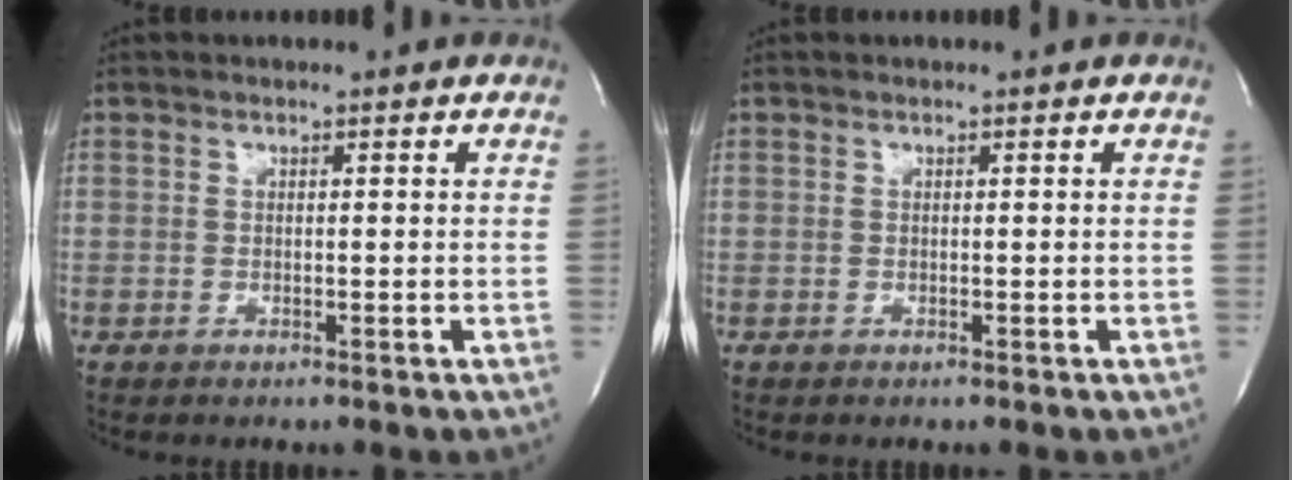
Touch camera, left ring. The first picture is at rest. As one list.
[{"total": 0.0}]